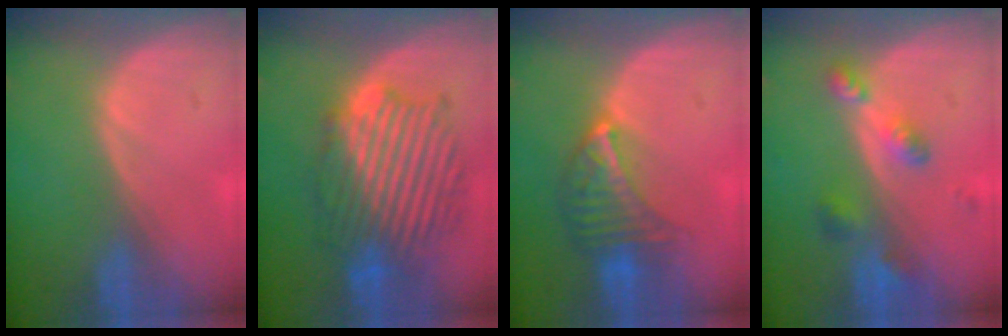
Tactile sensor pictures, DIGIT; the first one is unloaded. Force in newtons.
{"total": 10.7, "press": 10.7, "slide": 0.5}
{"total": 6.8, "press": 6.2, "slide": 2.8}
{"total": 5.3, "press": 4.7, "slide": 2.5}